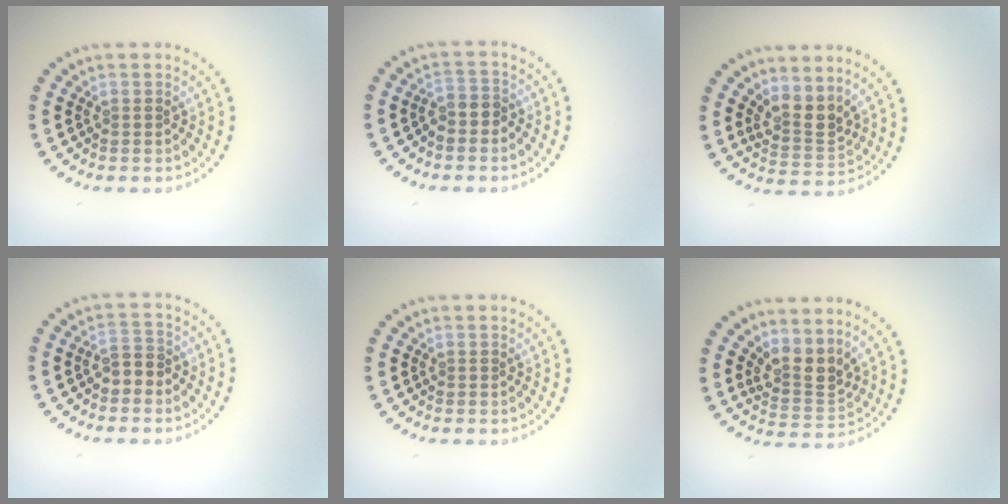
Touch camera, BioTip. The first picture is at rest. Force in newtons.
{"total": 1.8, "press": 1.6, "slide": 0.9}
{"total": 2.9, "press": 2.3, "slide": 1.7}
{"total": 2.0, "press": 1.9, "slide": 0.6}
{"total": 0.0}
{"total": 2.9, "press": 2.2, "slide": 1.9}